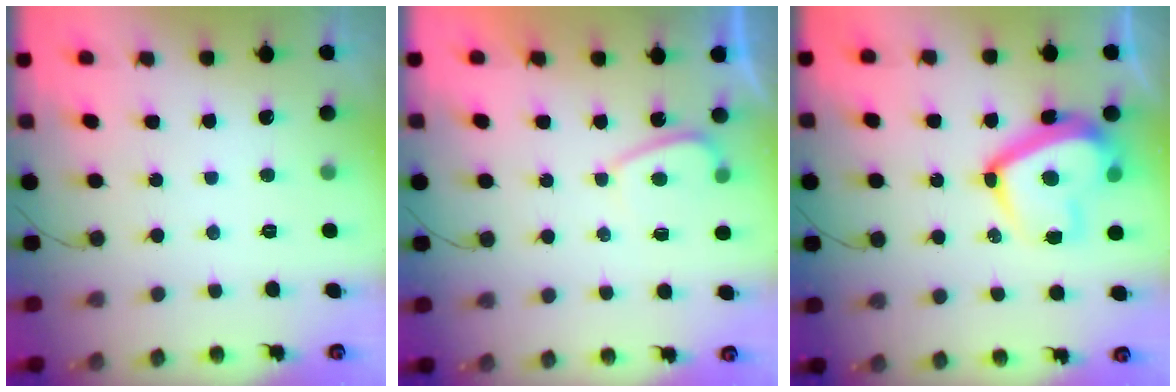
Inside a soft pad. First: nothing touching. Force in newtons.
{"total": 1.9, "press": 1.7, "slide": 0.7}
{"total": 16.4, "press": 16.3, "slide": 1.4}